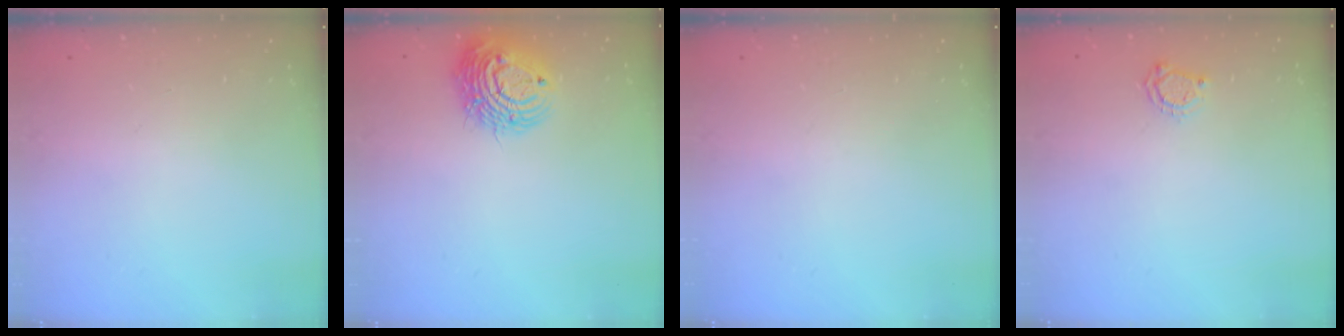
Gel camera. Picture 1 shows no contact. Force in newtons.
{"total": 12.8, "press": 12.7, "slide": 1.6}
{"total": 0.0}
{"total": 4.7, "press": 4.7, "slide": 0.5}